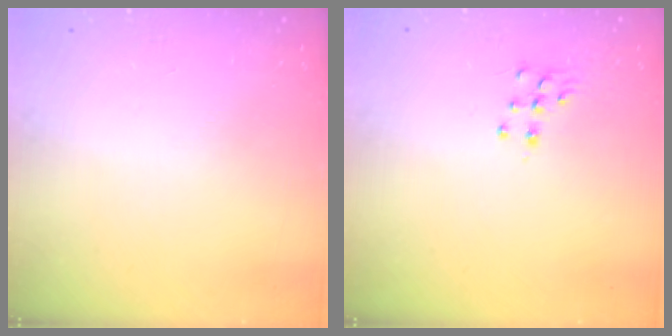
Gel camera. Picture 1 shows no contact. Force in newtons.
{"total": 7.0, "press": 7.0, "slide": 0.3}